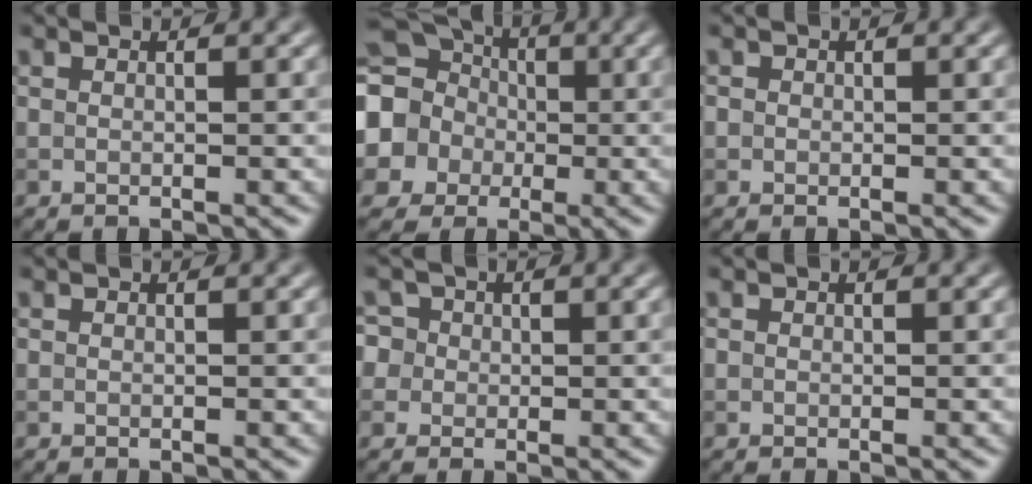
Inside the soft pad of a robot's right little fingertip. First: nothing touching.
{"total": 15.9, "force": [0.1, 14.8, 5.9], "torque": [-0.157, -0.001, -0.042]}
{"total": 0.6, "force": [0.1, 0.6, 0.0], "torque": [0.005, -0.003, -0.001]}
{"total": 0.0}
{"total": 4.0, "force": [1.1, 3.6, 1.4], "torque": [-0.009, 0.034, -0.005]}
{"total": 0.0}